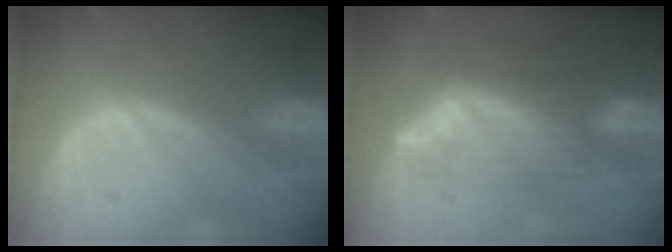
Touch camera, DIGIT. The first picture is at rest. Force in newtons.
{"total": 7.0, "press": 6.5, "slide": 2.6}